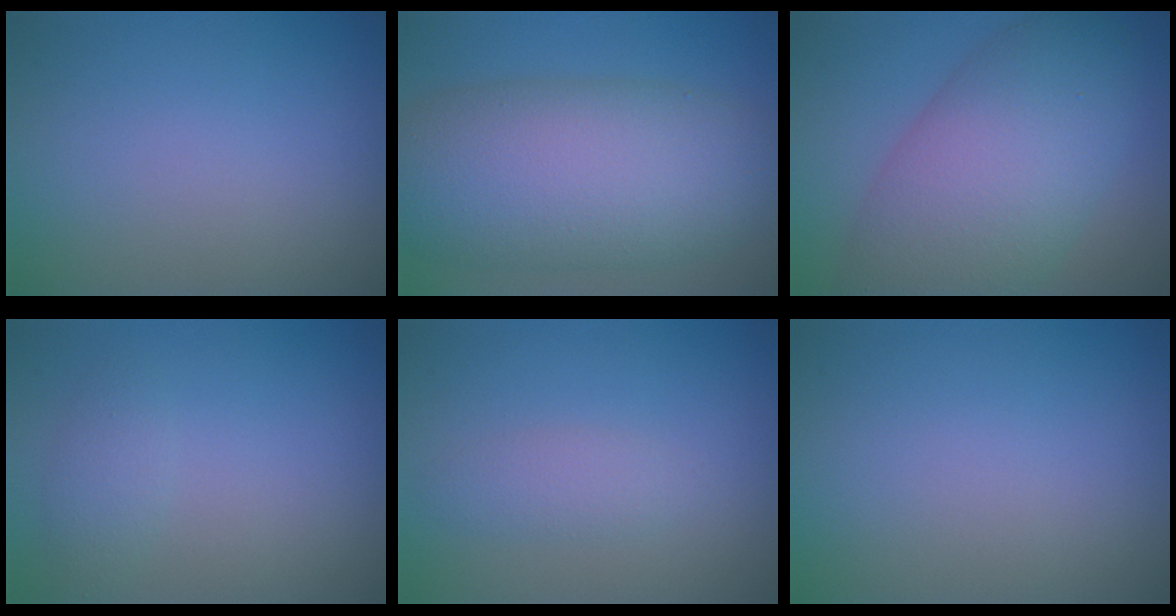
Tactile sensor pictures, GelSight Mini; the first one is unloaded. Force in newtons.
{"total": 11.6, "press": 11.5, "slide": 0.5}
{"total": 10.0, "press": 10.0, "slide": 0.3}
{"total": 1.4, "press": 1.4, "slide": 0.1}
{"total": 1.7, "press": 1.7, "slide": 0.0}
{"total": 0.0}